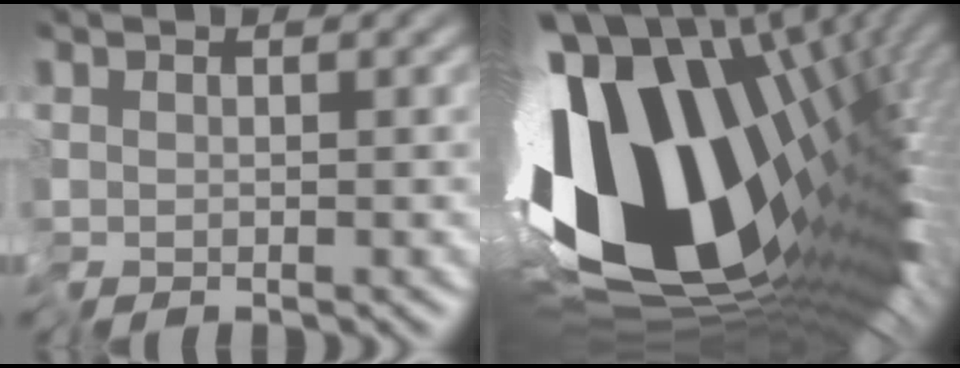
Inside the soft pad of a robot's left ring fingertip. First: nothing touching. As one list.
[{"total": 18.4, "force": [-0.8, 9.9, 15.4], "torque": [-0.302, -0.063, 0.013]}]